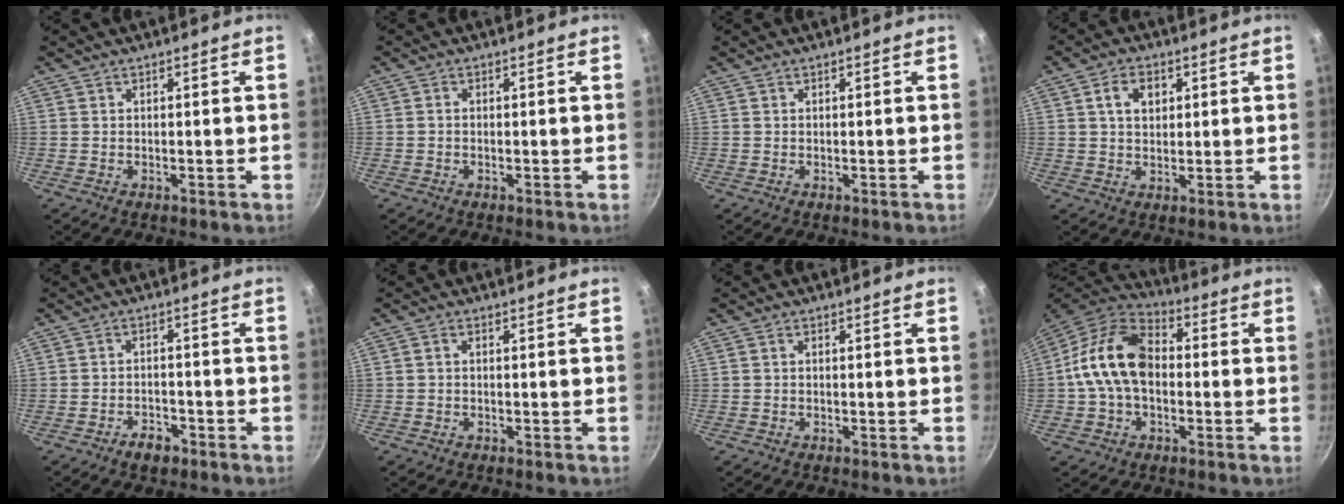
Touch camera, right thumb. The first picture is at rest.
{"total": 0.7, "force": [-0.2, 0.5, 0.4], "torque": [-0.007, 0.005, -0.004]}
{"total": 0.0}
{"total": 5.2, "force": [1.6, 3.7, 3.4], "torque": [-0.042, 0.001, 0.027]}
{"total": 4.0, "force": [-2.8, 2.2, 1.9], "torque": [-0.022, 0.024, -0.043]}
{"total": 1.2, "force": [-0.1, 0.8, 0.9], "torque": [-0.023, 0.008, -0.003]}
{"total": 0.7, "force": [-0.1, 0.4, 0.6], "torque": [-0.015, 0.006, -0.001]}
{"total": 14.9, "force": [-0.3, 10.1, 11.0], "torque": [-0.175, 0.038, -0.022]}